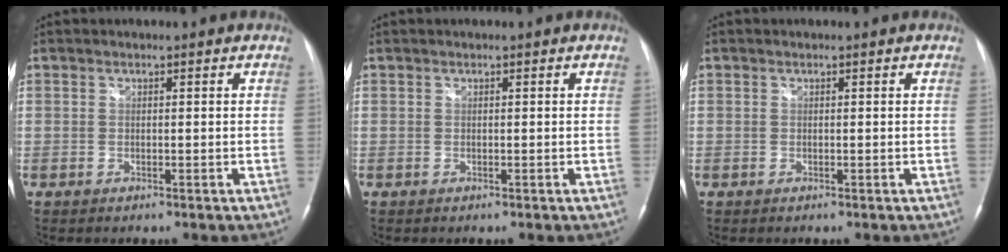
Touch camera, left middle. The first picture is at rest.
{"total": 0.0}
{"total": 0.0}